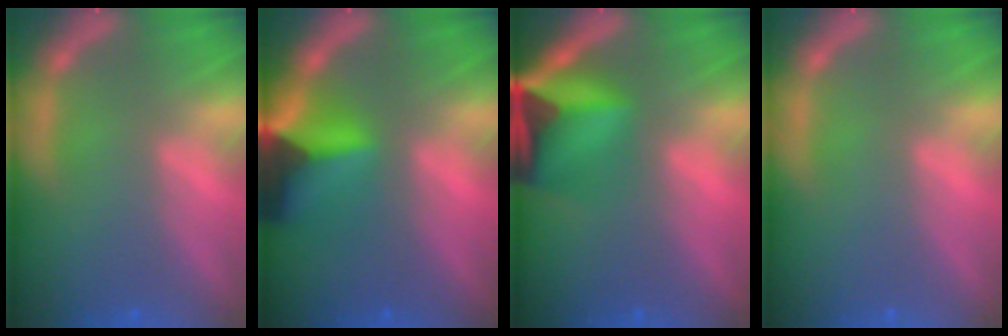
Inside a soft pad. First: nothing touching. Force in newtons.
{"total": 7.9}
{"total": 9.5}
{"total": 0.0}